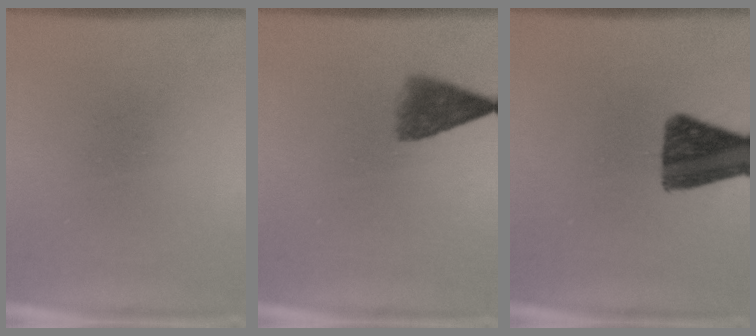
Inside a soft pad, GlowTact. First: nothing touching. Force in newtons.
{"total": 4.7}
{"total": 12.1}